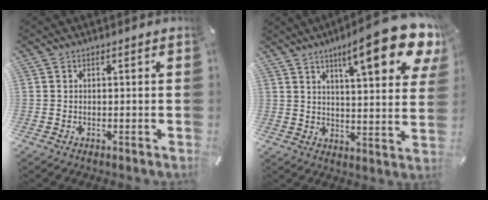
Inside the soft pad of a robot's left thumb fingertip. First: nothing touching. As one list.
[{"total": 18.6, "force": [10.5, 4.6, 14.6], "torque": [-0.222, -0.053, 0.162]}]